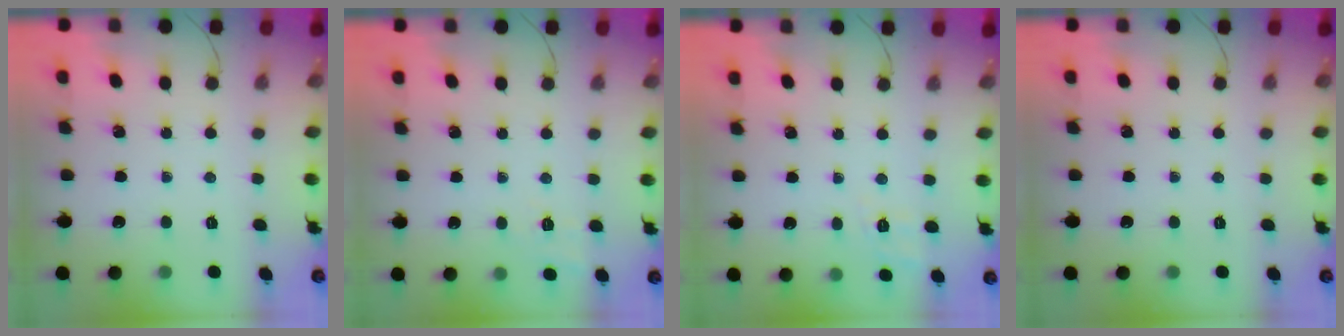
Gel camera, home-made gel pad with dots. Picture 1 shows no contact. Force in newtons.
{"total": 2.2, "press": 1.3, "slide": 1.8}
{"total": 2.1, "press": 0.9, "slide": 1.9}
{"total": 0.0}